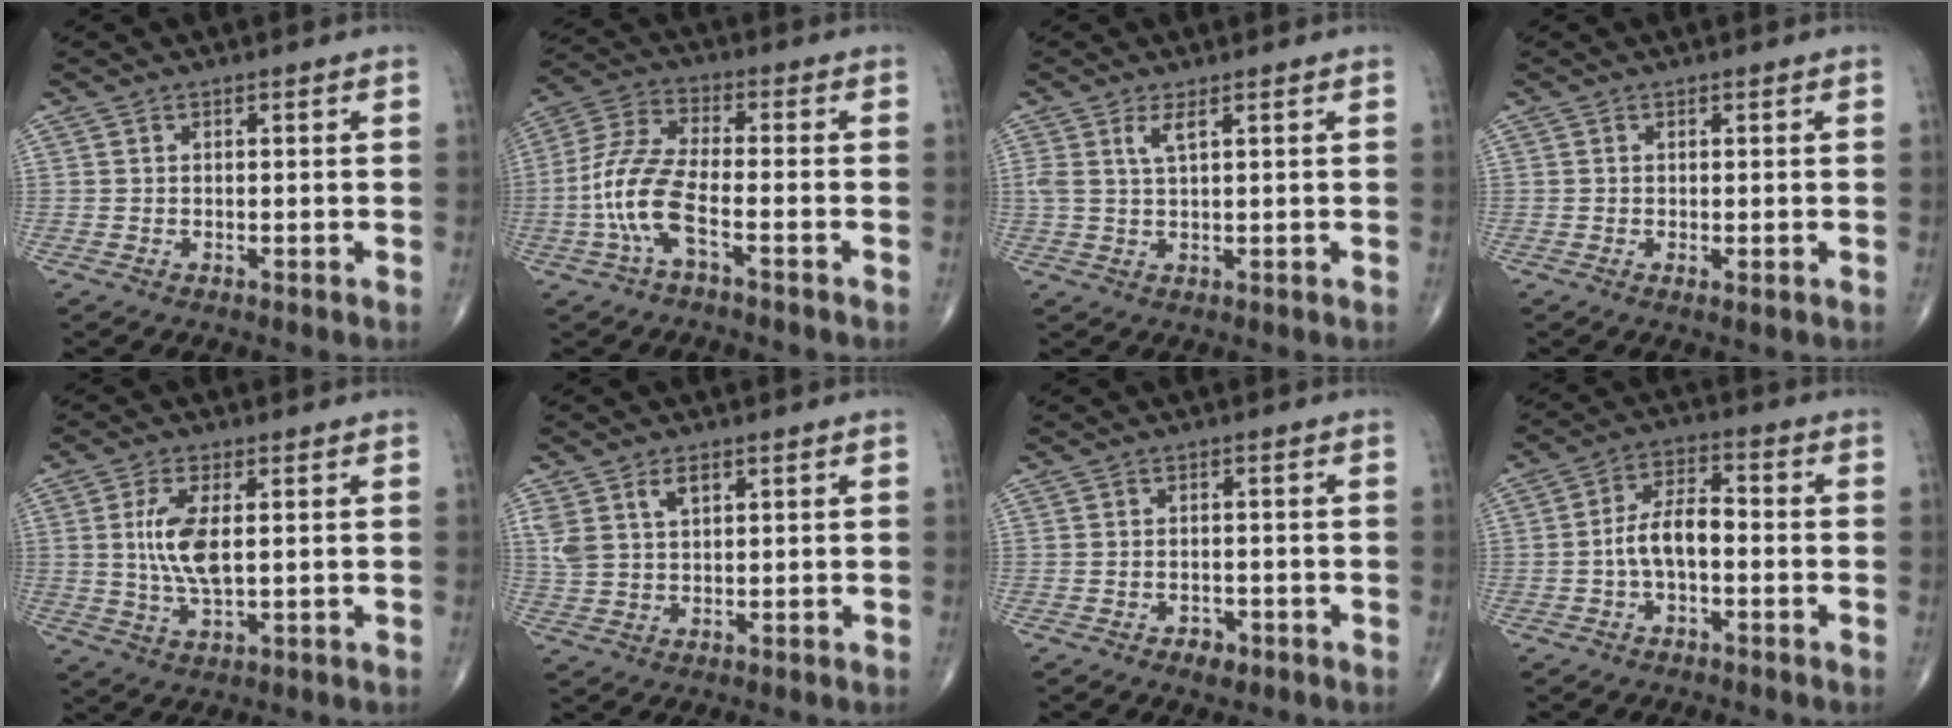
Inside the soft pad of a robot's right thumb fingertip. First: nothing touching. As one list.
[{"total": 10.2, "force": [-3.7, 3.3, 9.0], "torque": [-0.212, 0.034, -0.076]}, {"total": 2.7, "force": [1.3, 0.6, 2.3], "torque": [-0.055, -0.004, 0.031]}, {"total": 0.8, "force": [-0.2, 0.2, 0.8], "torque": [-0.014, -0.004, -0.003]}, {"total": 8.0, "force": [1.0, 3.1, 7.3], "torque": [-0.155, -0.009, 0.023]}, {"total": 5.6, "force": [2.6, 3.1, 3.8], "torque": [-0.071, -0.003, 0.059]}, {"total": 2.3, "force": [-1.4, 1.4, 1.2], "torque": [-0.012, 0.004, -0.017]}, {"total": 7.3, "force": [-1.5, 3.7, 6.2], "torque": [-0.110, 0.033, -0.033]}]